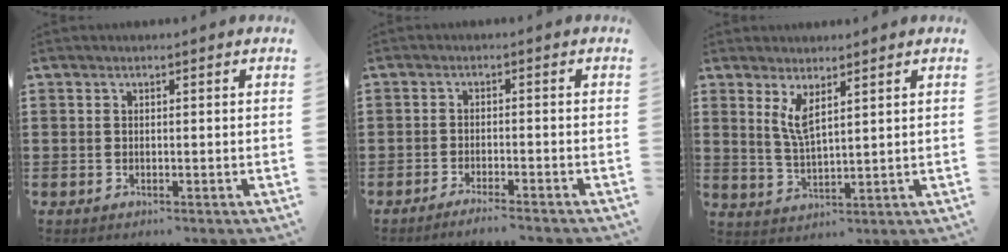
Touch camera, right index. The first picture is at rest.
{"total": 2.4, "force": [-2.3, -0.4, 0.6], "torque": [-0.011, -0.003, -0.045]}
{"total": 4.1, "force": [2.3, 0.9, 3.3], "torque": [-0.071, 0.001, 0.041]}